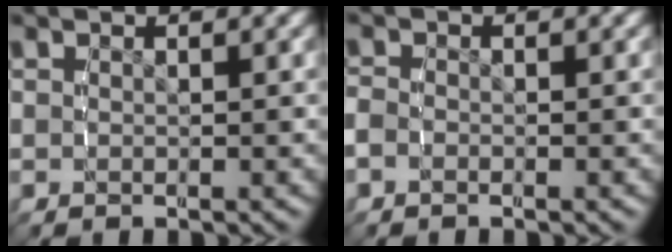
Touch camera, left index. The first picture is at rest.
{"total": 1.5, "force": [-0.7, 1.2, 0.6], "torque": [-0.021, 0.001, -0.018]}